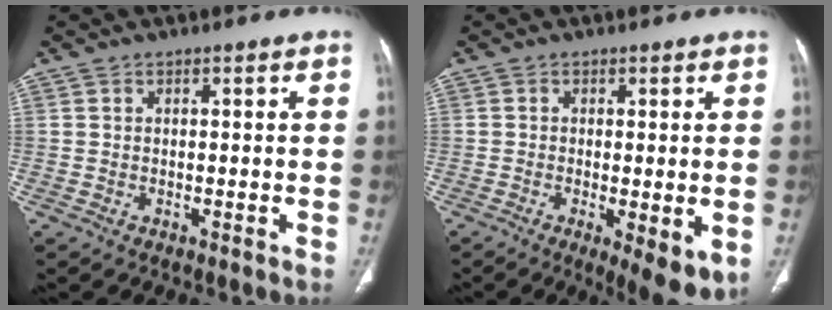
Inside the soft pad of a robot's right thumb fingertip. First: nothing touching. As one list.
[{"total": 7.6, "force": [-1.9, 2.3, 7.0], "torque": [-0.106, -0.023, -0.028]}]